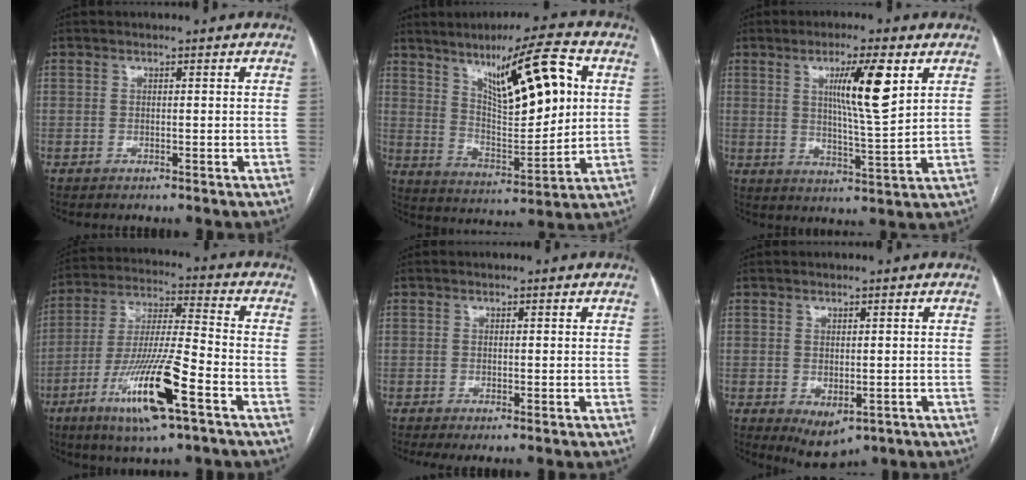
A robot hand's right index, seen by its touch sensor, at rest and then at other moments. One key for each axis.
{"total": 16.2, "fx": 6.0, "fy": 3.6, "fz": 14.6, "tx": -0.233, "ty": 0.010, "tz": 0.109}
{"total": 9.8, "fx": 3.8, "fy": 0.3, "fz": 9.0, "tx": -0.151, "ty": -0.006, "tz": 0.063}
{"total": 16.0, "fx": -7.4, "fy": 1.4, "fz": 14.1, "tx": -0.278, "ty": -0.020, "tz": -0.132}
{"total": 1.5, "fx": -0.5, "fy": 0.4, "fz": 1.4, "tx": -0.025, "ty": -0.004, "tz": -0.008}
{"total": 4.4, "fx": -1.5, "fy": 2.5, "fz": 3.3, "tx": -0.044, "ty": -0.010, "tz": -0.002}